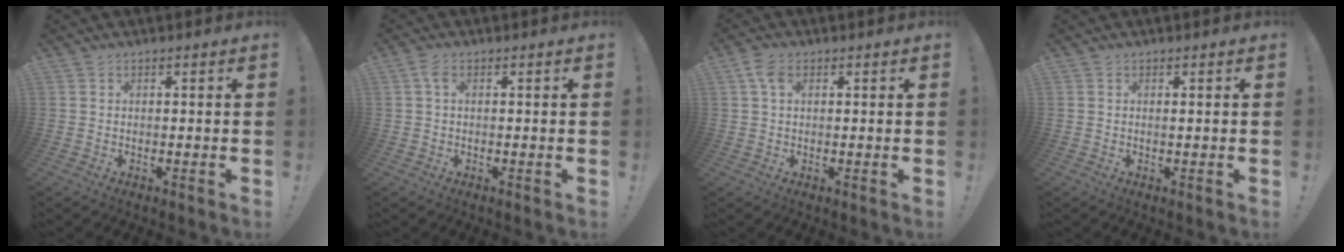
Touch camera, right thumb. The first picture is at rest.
{"total": 2.3, "force": [0.4, 1.1, 2.0], "torque": [-0.044, 0.005, 0.009]}
{"total": 4.1, "force": [1.3, 2.5, 3.0], "torque": [-0.064, 0.009, 0.028]}
{"total": 0.5, "force": [0.1, -0.2, 0.5], "torque": [-0.002, -0.003, -0.001]}